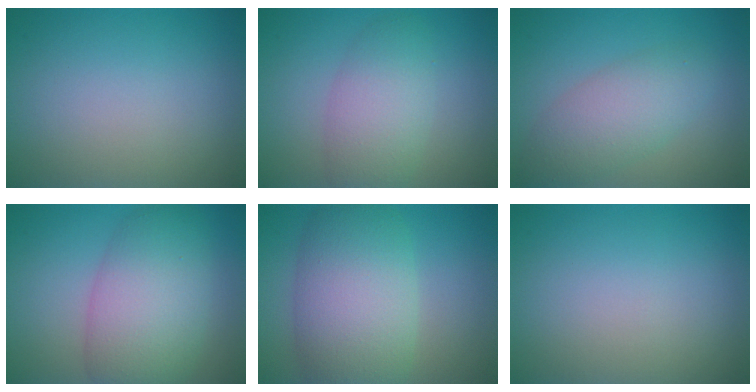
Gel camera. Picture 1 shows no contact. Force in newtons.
{"total": 4.6, "press": 4.6, "slide": 0.2}
{"total": 4.4, "press": 4.4, "slide": 0.2}
{"total": 7.9, "press": 7.9, "slide": 0.4}
{"total": 9.1, "press": 9.1, "slide": 0.3}
{"total": 0.0}